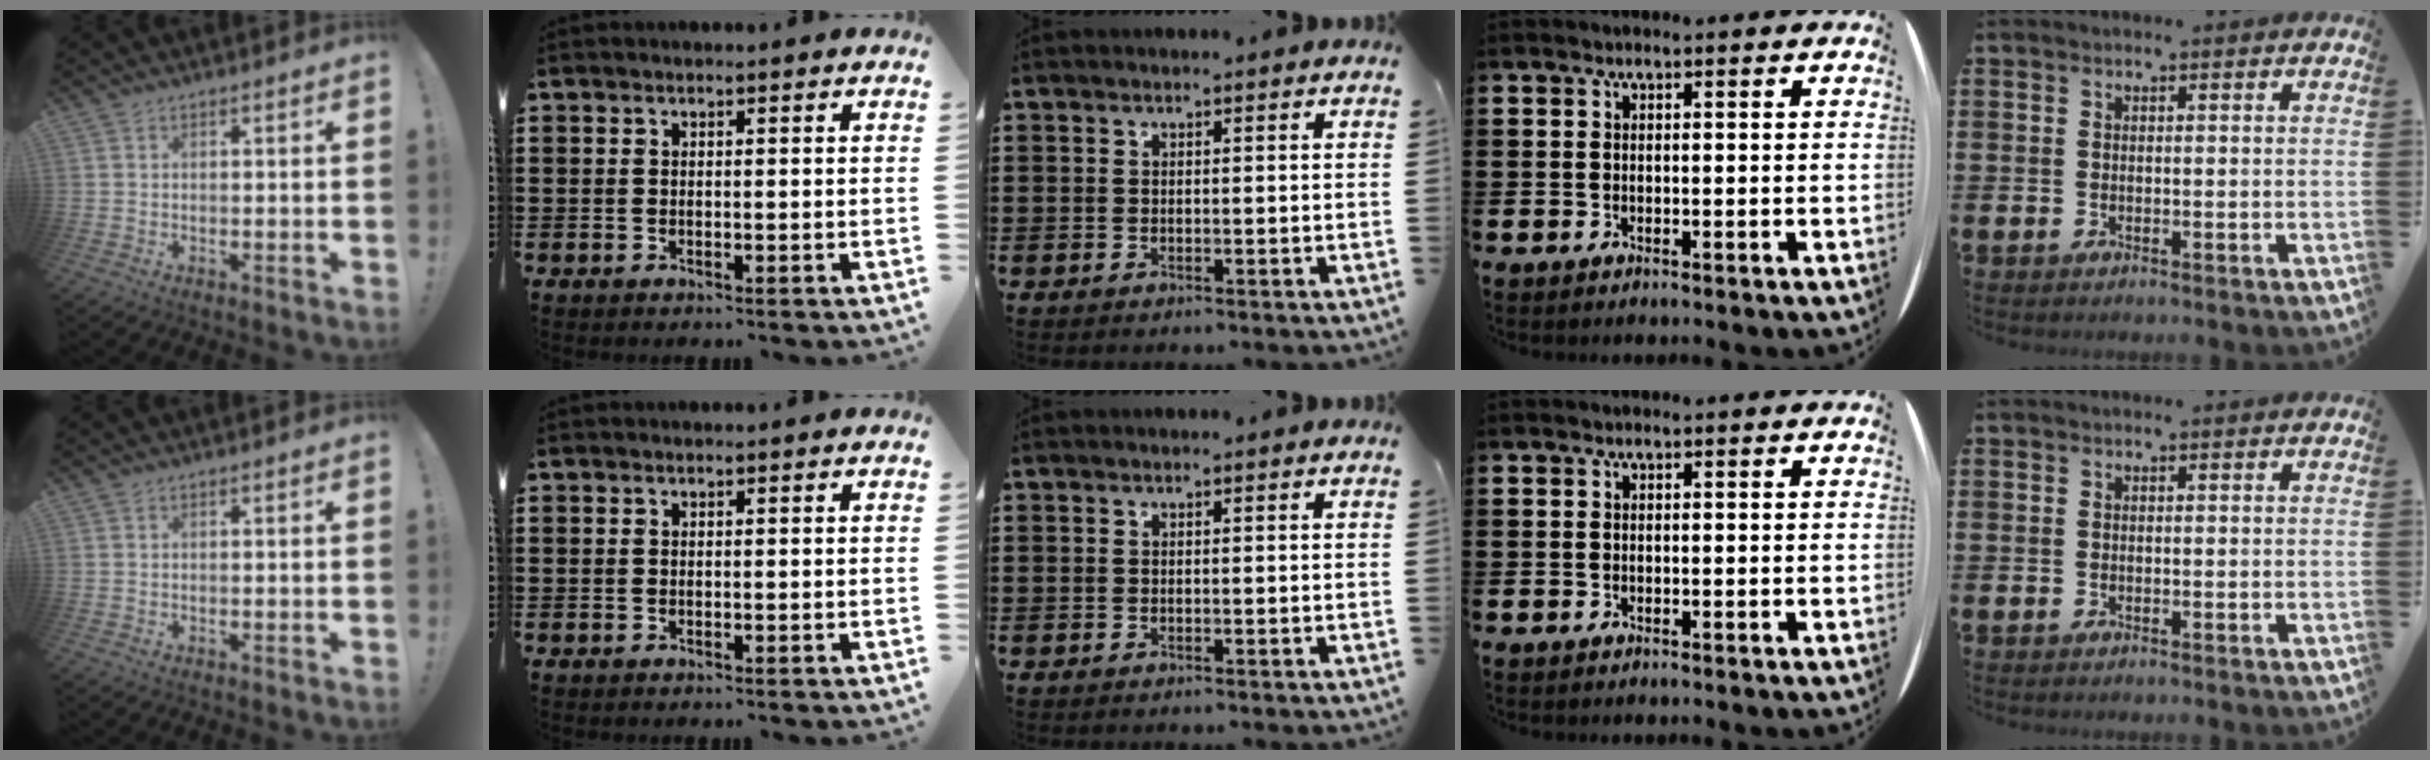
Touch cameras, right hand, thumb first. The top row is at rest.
{}